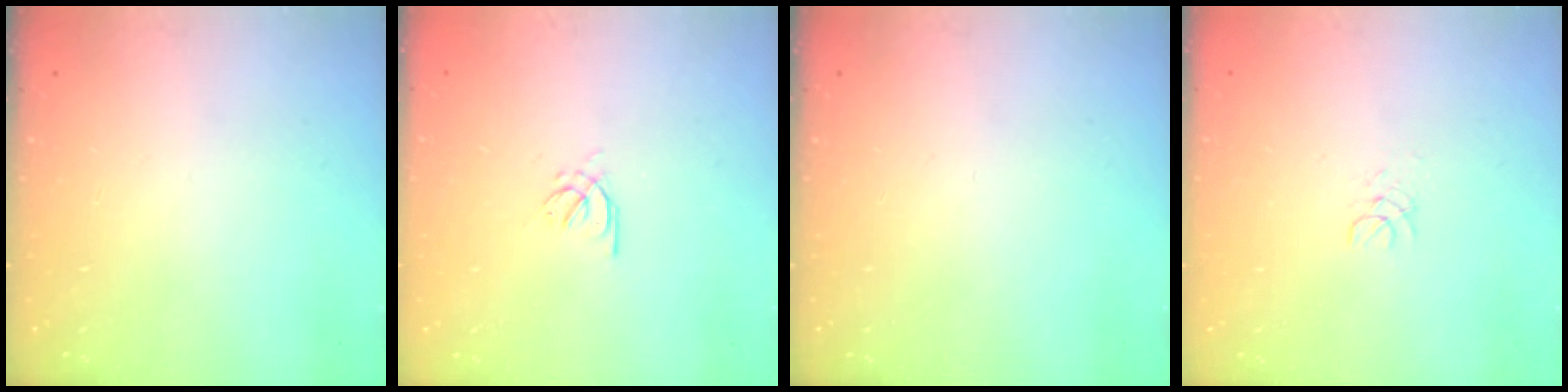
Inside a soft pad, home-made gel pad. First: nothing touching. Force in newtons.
{"total": 2.6, "press": 2.5, "slide": 0.7}
{"total": 0.0}
{"total": 1.3, "press": 1.3, "slide": 0.1}